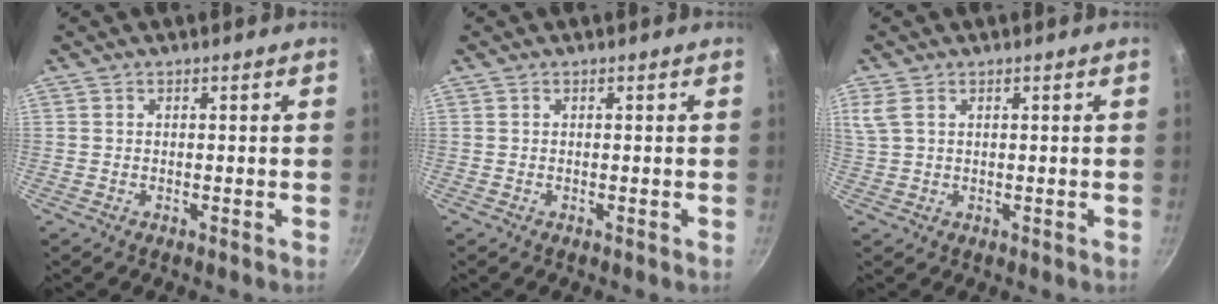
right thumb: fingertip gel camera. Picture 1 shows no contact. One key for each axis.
{"total": 0.0}
{"total": 3.7, "fx": 1.7, "fy": 2.3, "fz": 2.5, "tx": -0.056, "ty": 0.005, "tz": 0.038}